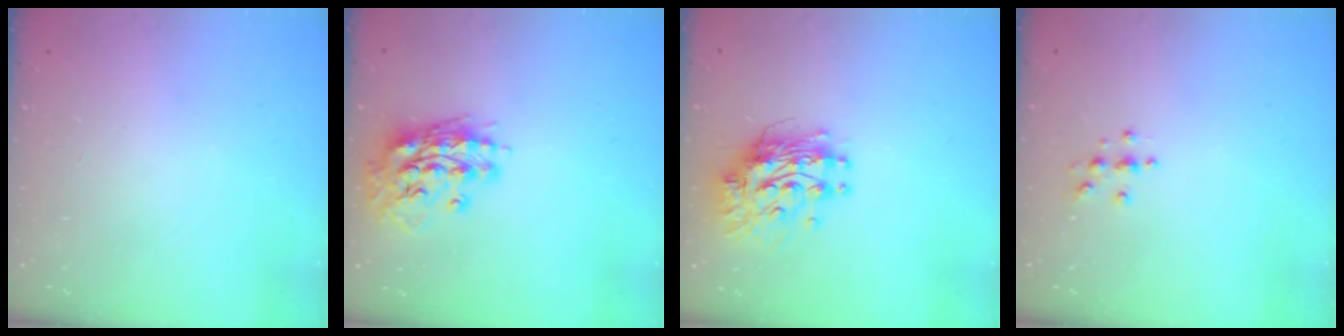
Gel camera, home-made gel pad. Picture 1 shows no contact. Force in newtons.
{"total": 13.2, "press": 13.1, "slide": 1.9}
{"total": 11.5, "press": 11.5, "slide": 1.0}
{"total": 4.6, "press": 4.5, "slide": 0.6}